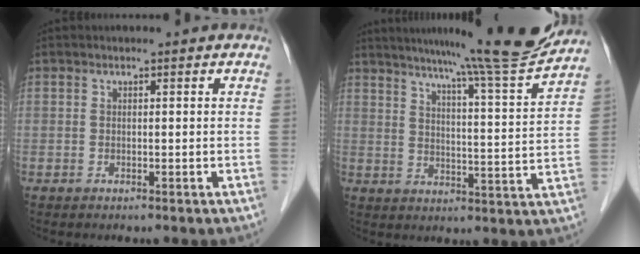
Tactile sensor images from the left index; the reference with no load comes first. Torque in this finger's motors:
{"motor_torque": [0.42, -0.41, 0.19, 0.11]}